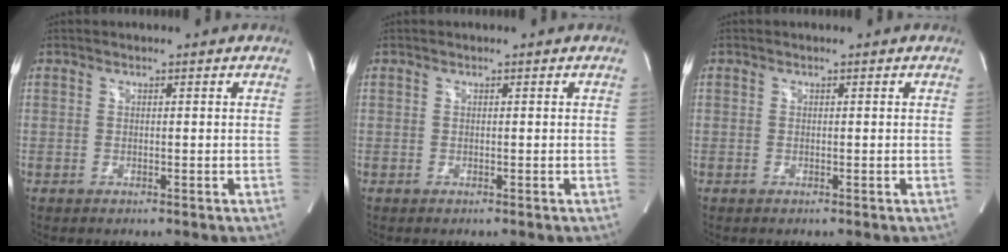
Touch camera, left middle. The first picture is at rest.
{"total": 0.0}
{"total": 0.0}